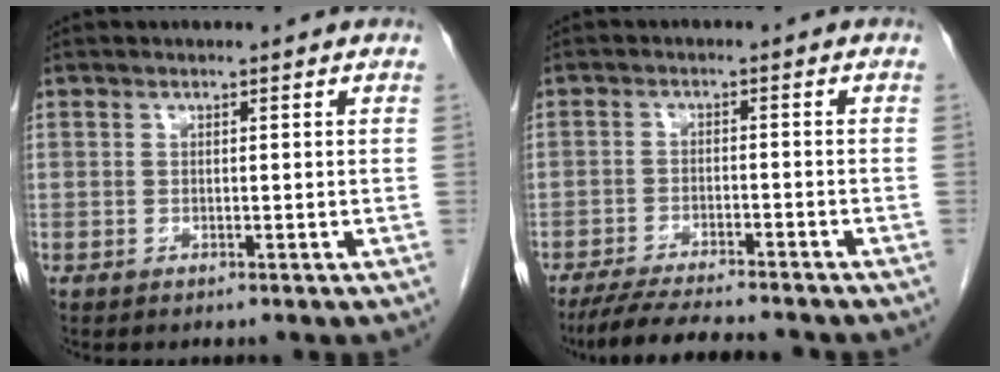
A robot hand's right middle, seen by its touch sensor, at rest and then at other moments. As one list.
[{"total": 10.6, "force": [-9.4, 1.0, 4.7], "torque": [-0.072, -0.016, -0.143]}]